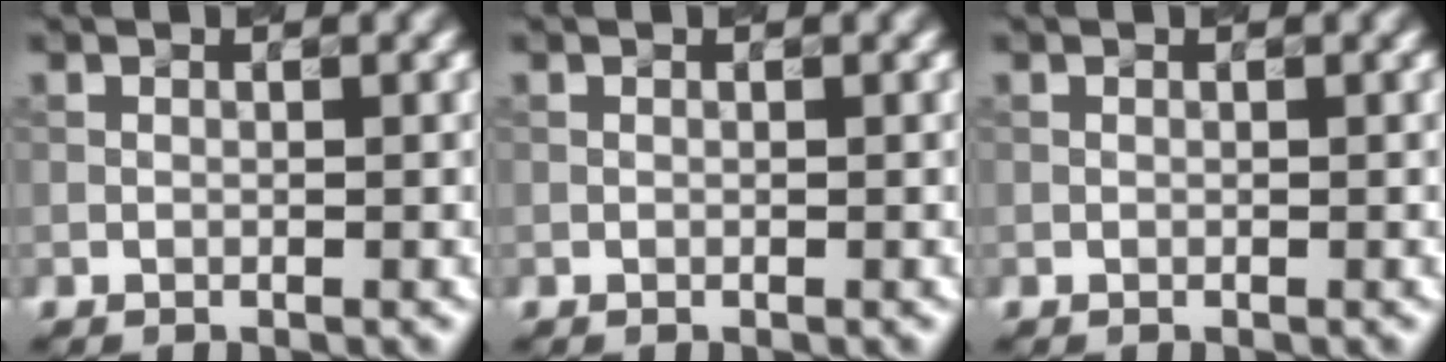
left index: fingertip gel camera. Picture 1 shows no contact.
{"total": 0.0}
{"total": 0.0}